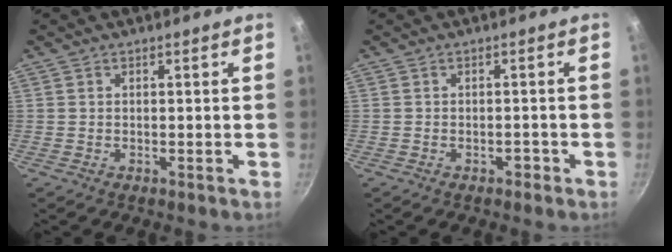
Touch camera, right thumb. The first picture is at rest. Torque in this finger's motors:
{"motor_torque": [0.21, -0.21, 0.49, -0.44, 0.00]}